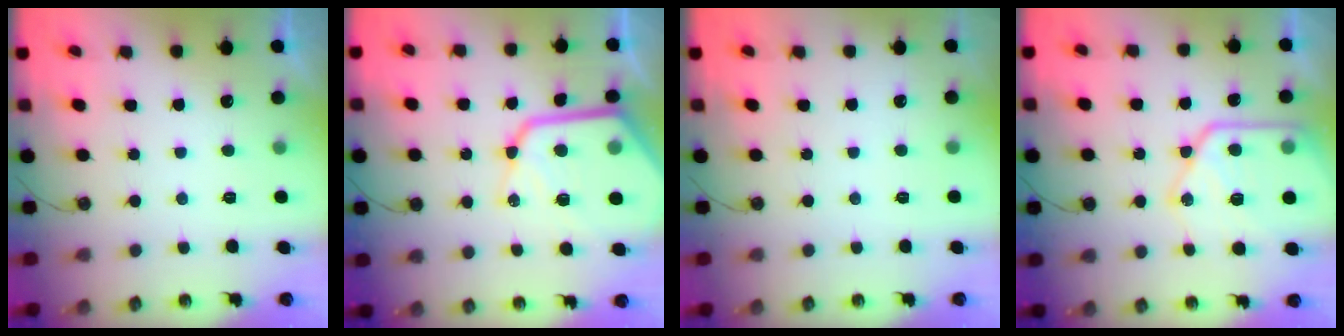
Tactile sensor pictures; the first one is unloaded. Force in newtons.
{"total": 20.7, "press": 20.6, "slide": 1.7}
{"total": 2.2, "press": 2.1, "slide": 0.3}
{"total": 18.2, "press": 18.1, "slide": 1.9}